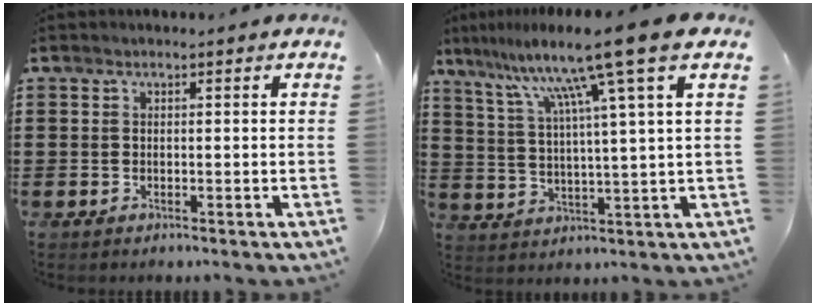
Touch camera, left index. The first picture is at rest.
{"total": 11.9, "force": [7.7, -1.5, 9.0], "torque": [-0.200, -0.027, 0.114]}